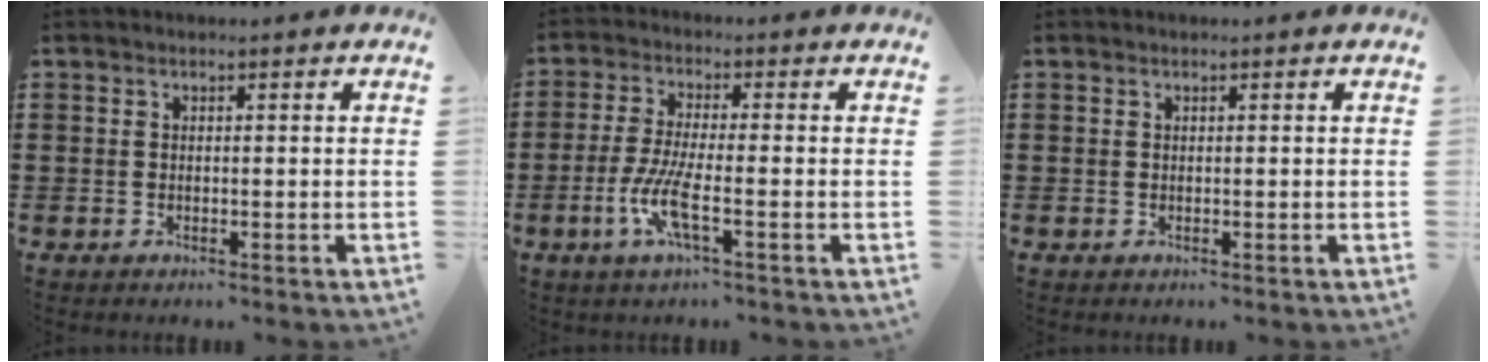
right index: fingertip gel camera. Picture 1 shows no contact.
{"total": 6.6, "force": [-2.4, 1.2, 6.0], "torque": [-0.136, -0.015, -0.050]}
{"total": 0.0}